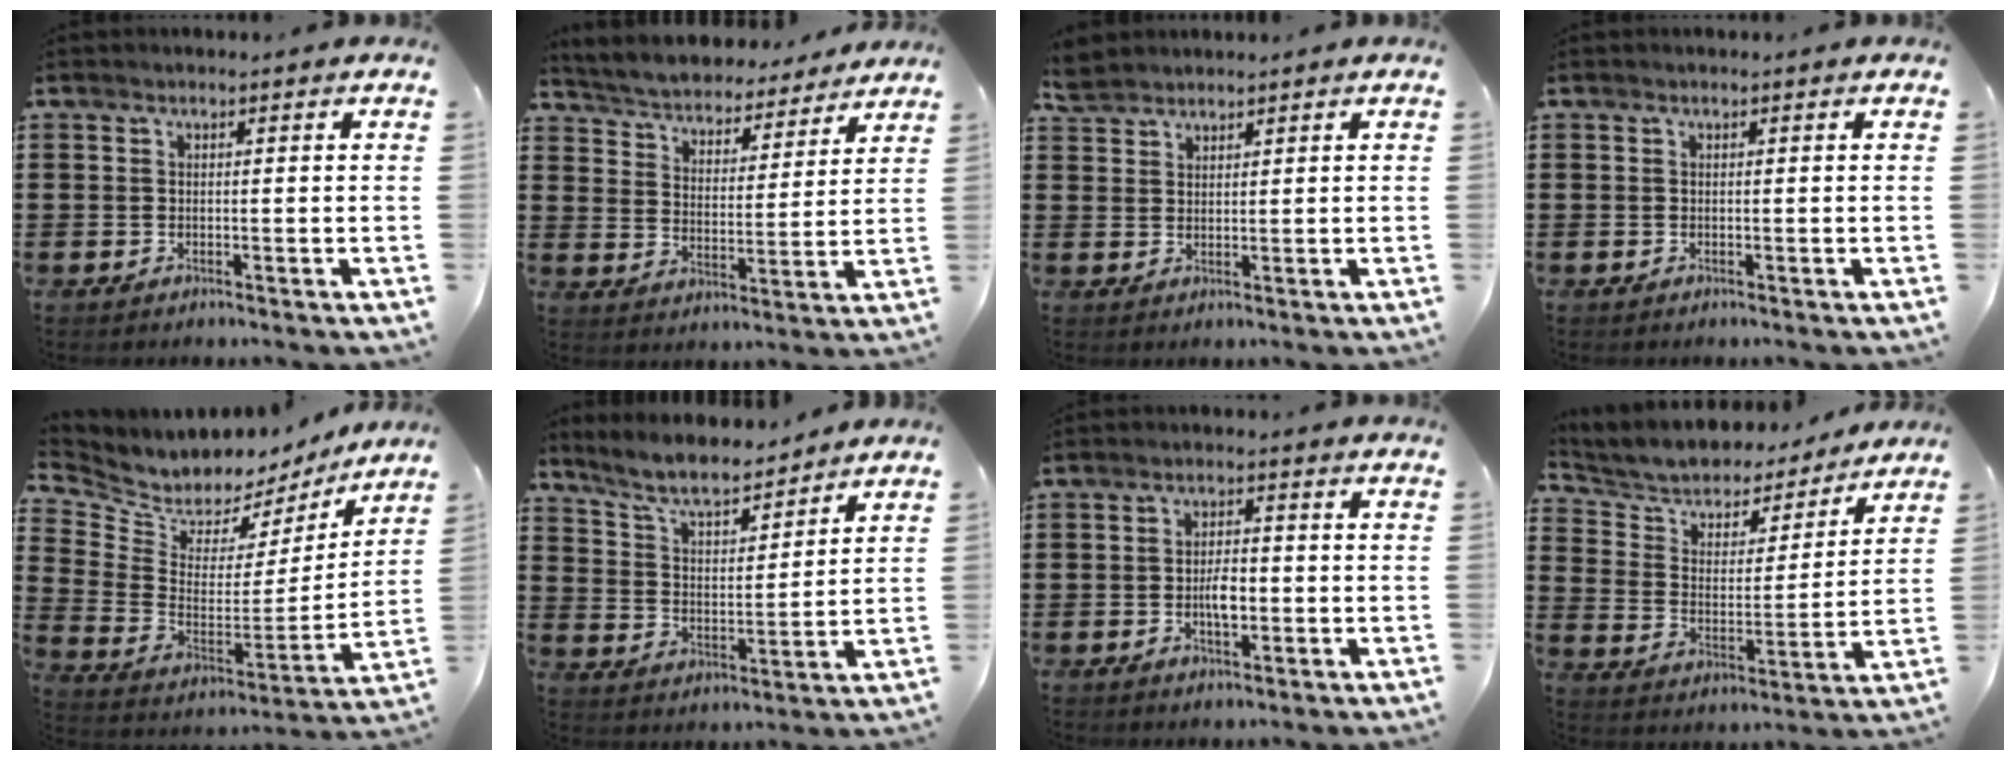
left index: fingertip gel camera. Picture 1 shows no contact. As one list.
[{"total": 4.4, "force": [4.4, 0.0, 0.3], "torque": [-0.029, -0.040, 0.070]}, {"total": 3.0, "force": [2.8, 1.0, 0.4], "torque": [-0.016, 0.001, 0.056]}, {"total": 0.0}, {"total": 5.7, "force": [5.2, 2.2, -0.1], "torque": [-0.039, -0.055, 0.089]}, {"total": 7.5, "force": [6.7, 0.9, 3.2], "torque": [-0.086, -0.032, 0.119]}, {"total": 3.8, "force": [-0.6, 1.6, 3.4], "torque": [-0.063, 0.004, -0.012]}, {"total": 4.7, "force": [4.2, 2.0, 0.7], "torque": [-0.044, -0.032, 0.064]}]